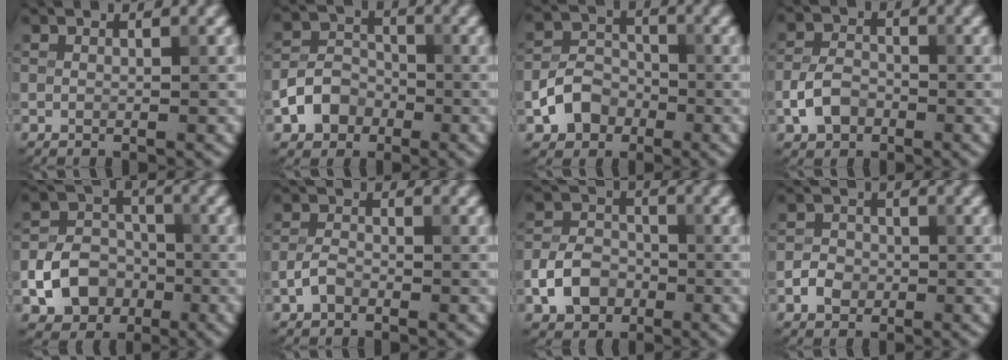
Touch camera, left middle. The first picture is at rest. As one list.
[{"total": 4.0, "force": [-1.8, 3.1, 1.8], "torque": [-0.032, 0.003, -0.036]}, {"total": 4.3, "force": [-1.9, 3.3, 2.1], "torque": [-0.037, 0.002, -0.037]}, {"total": 3.2, "force": [-1.5, 2.3, 1.8], "torque": [-0.032, 0.004, -0.034]}, {"total": 5.5, "force": [-2.0, 4.4, 2.6], "torque": [-0.045, -0.002, -0.036]}, {"total": 1.6, "force": [-1.0, 1.0, 0.9], "torque": [-0.017, 0.005, -0.023]}, {"total": 4.3, "force": [-1.7, 3.2, 2.2], "torque": [-0.041, 0.002, -0.035]}, {"total": 2.1, "force": [-0.8, 1.7, 0.9], "torque": [-0.011, 0.002, -0.019]}]